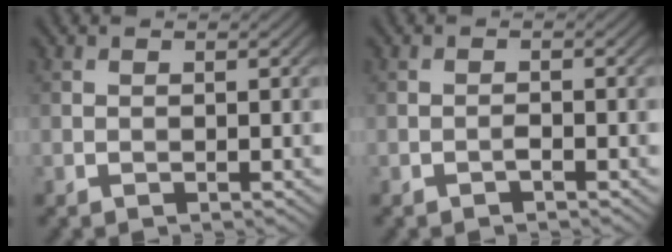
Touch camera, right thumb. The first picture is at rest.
{"total": 0.8, "force": [-0.6, 0.1, 0.5], "torque": [-0.009, 0.005, -0.011]}